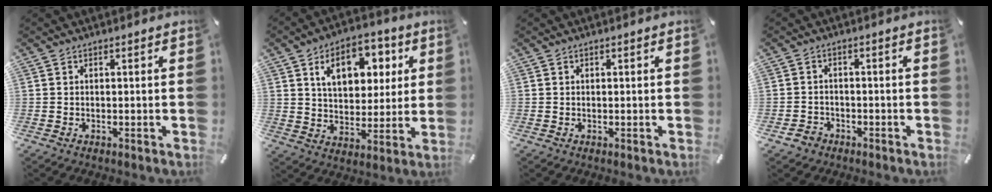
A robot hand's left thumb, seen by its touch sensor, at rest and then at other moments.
{"total": 12.7, "force": [5.8, 8.7, 7.3], "torque": [-0.108, -0.013, 0.100]}
{"total": 0.0}
{"total": 3.1, "force": [-2.2, 2.2, 0.5], "torque": [-0.006, 0.013, -0.044]}